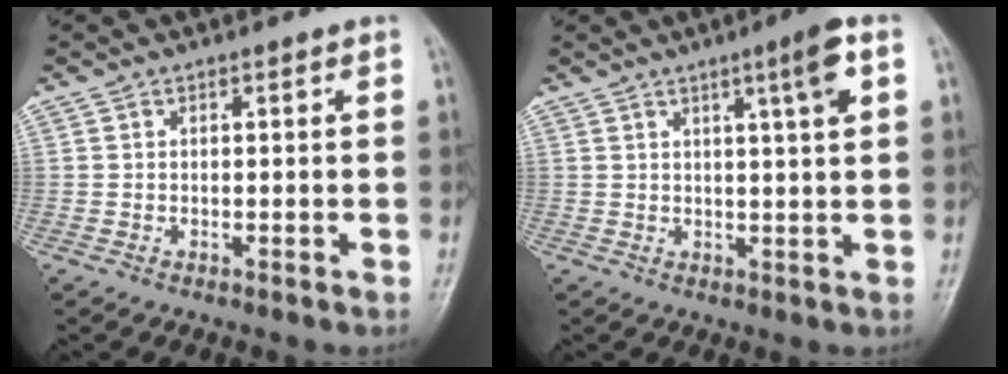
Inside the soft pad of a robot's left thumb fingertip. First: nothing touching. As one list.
[{"total": 5.7, "force": [2.5, 0.3, 5.1], "torque": [-0.078, -0.005, 0.038]}]